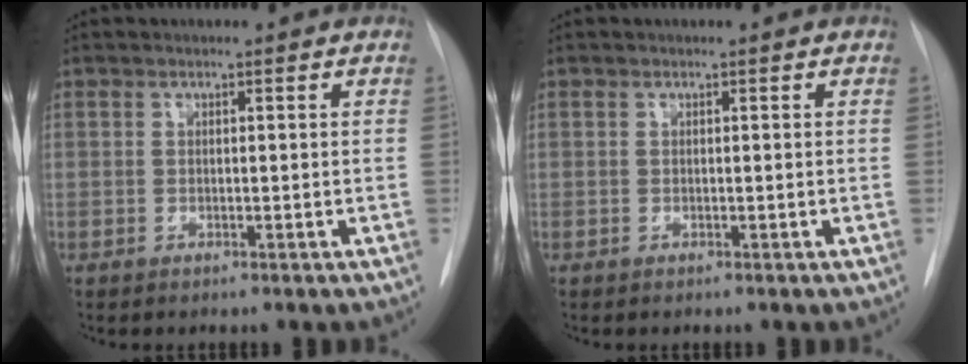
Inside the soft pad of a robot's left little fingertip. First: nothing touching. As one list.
[{"total": 0.0}]